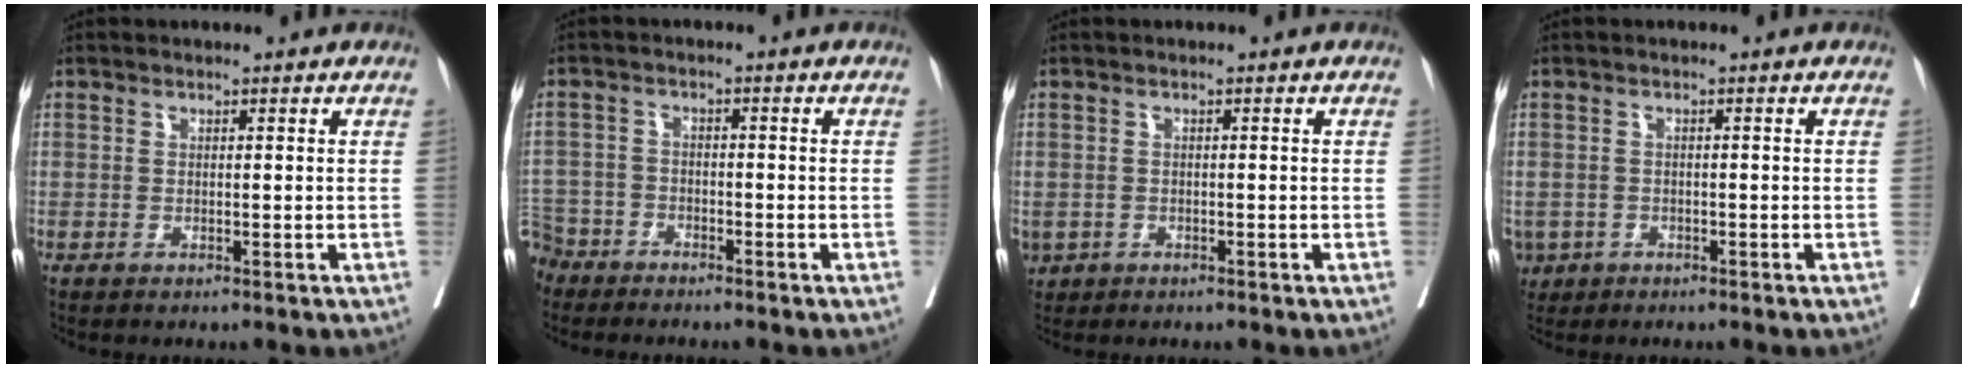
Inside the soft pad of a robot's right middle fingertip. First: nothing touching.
{"total": 6.5, "force": [-5.7, 3.1, 0.3], "torque": [-0.008, -0.003, -0.114]}
{"total": 2.9, "force": [-1.4, 2.3, 0.9], "torque": [-0.021, -0.002, -0.020]}
{"total": 4.5, "force": [-2.5, 3.5, 1.1], "torque": [-0.024, 0.002, -0.040]}